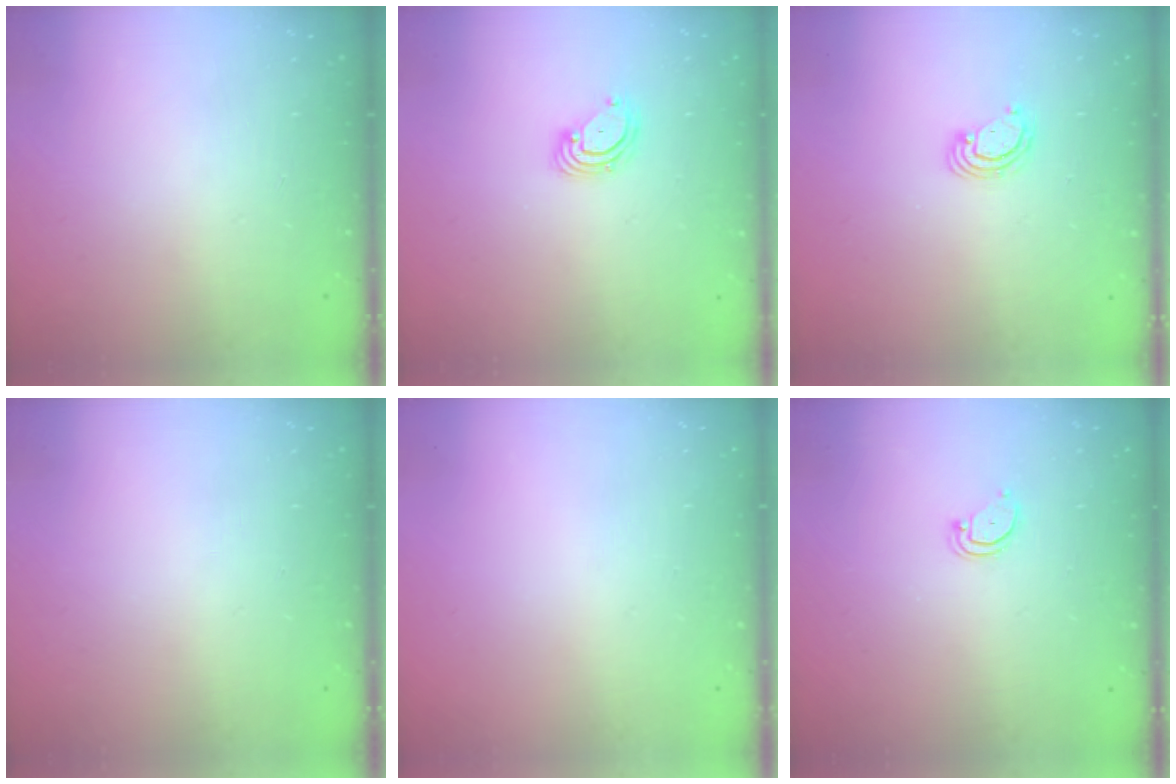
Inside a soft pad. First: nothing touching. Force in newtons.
{"total": 3.4, "press": 3.4, "slide": 0.2}
{"total": 2.4, "press": 2.4, "slide": 0.2}
{"total": 0.0}
{"total": 0.0}
{"total": 3.0, "press": 3.0, "slide": 0.3}